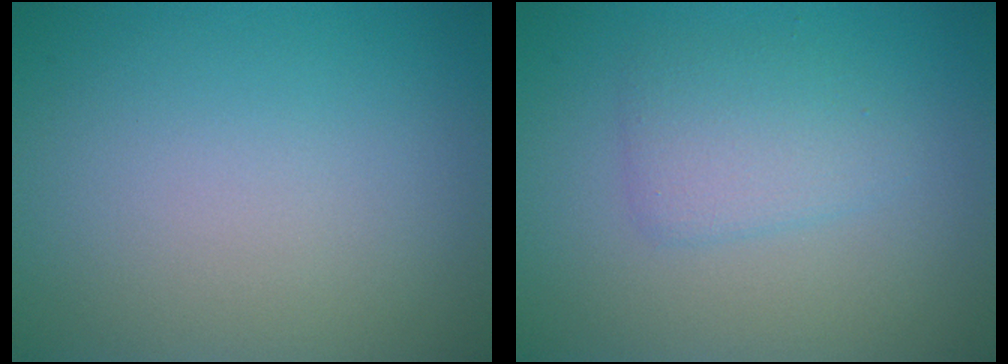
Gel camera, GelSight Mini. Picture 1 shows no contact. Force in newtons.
{"total": 2.5, "press": 2.5, "slide": 0.1}